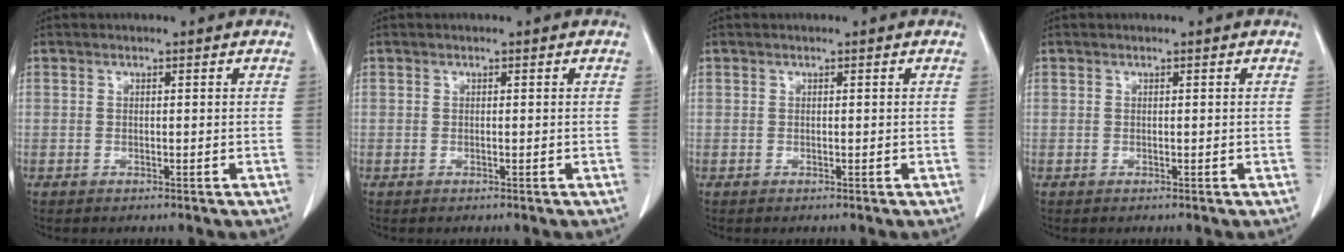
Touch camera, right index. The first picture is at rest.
{"total": 0.0}
{"total": 0.0}
{"total": 0.0}